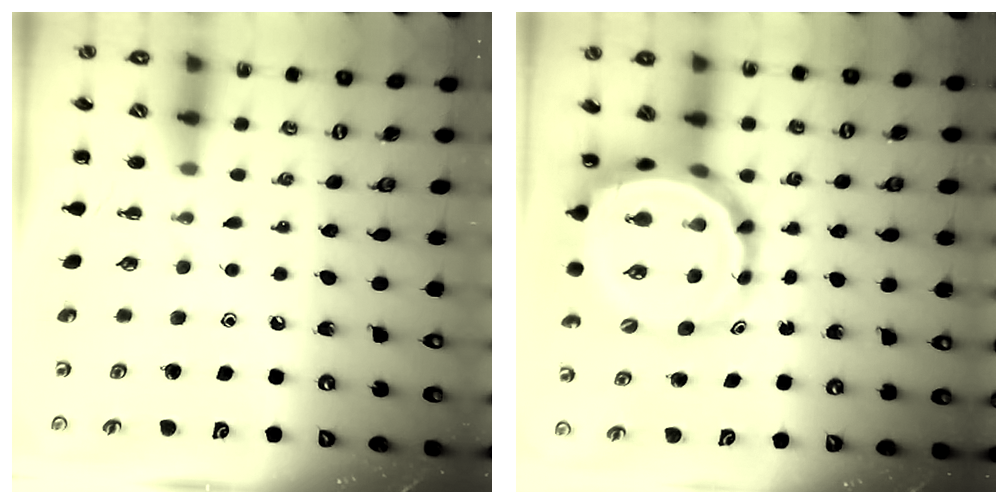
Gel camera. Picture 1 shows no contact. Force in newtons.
{"total": 10.0, "press": 9.7, "slide": 2.5}